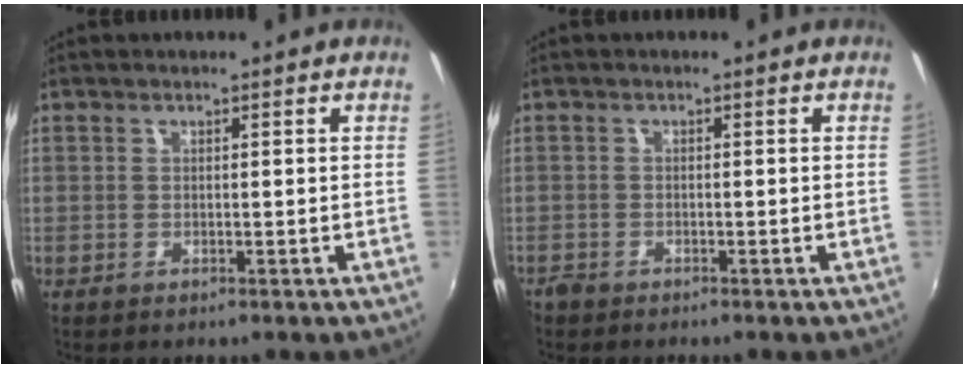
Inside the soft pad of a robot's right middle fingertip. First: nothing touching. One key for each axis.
{"total": 1.5, "fx": -1.3, "fy": 0.7, "fz": 0.2, "tx": -0.009, "ty": -0.003, "tz": -0.028}